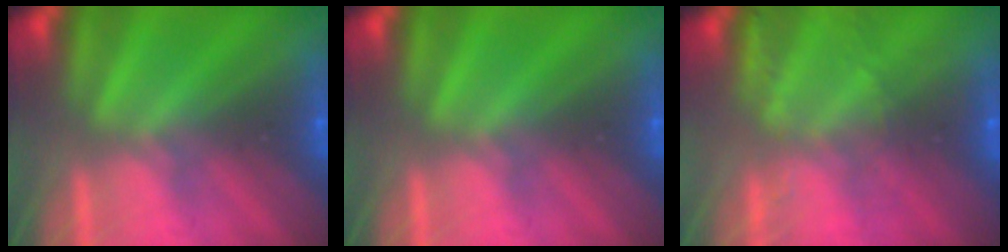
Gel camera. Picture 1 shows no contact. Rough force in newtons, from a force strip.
{"total": 0.0}
{"total": 2.2}